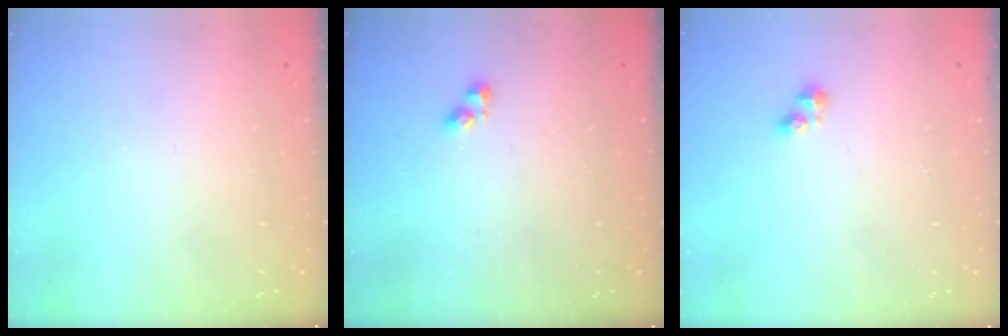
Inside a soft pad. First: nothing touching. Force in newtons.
{"total": 2.8, "press": 2.7, "slide": 0.5}
{"total": 2.6, "press": 2.6, "slide": 0.2}